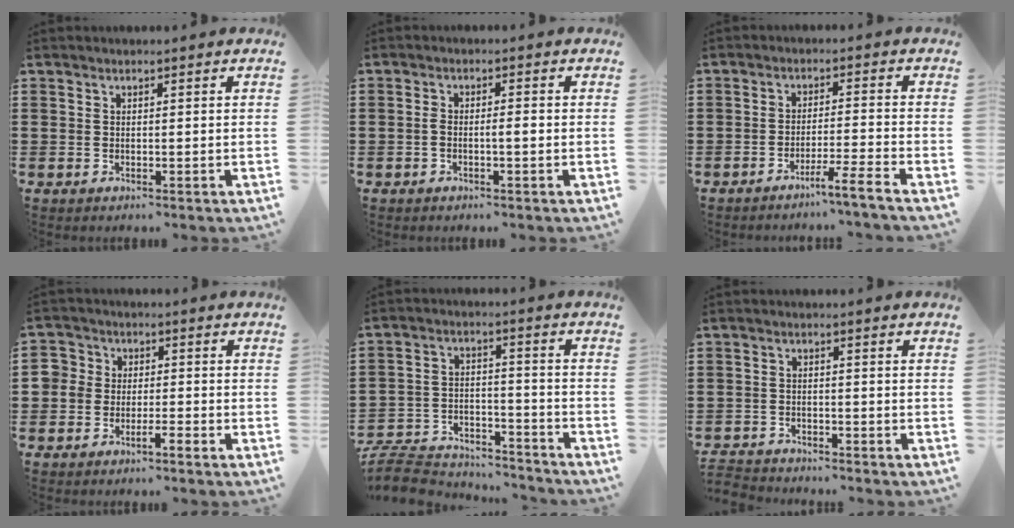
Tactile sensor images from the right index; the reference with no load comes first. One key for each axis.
{"total": 2.0, "fx": -0.6, "fy": 0.4, "fz": 1.9, "tx": -0.037, "ty": 0.004, "tz": -0.012}
{"total": 4.1, "fx": -3.4, "fy": -1.2, "fz": 2.0, "tx": -0.030, "ty": -0.012, "tz": -0.065}
{"total": 2.8, "fx": -2.1, "fy": 1.8, "fz": 0.6, "tx": -0.027, "ty": 0.005, "tz": -0.049}
{"total": 8.5, "fx": -8.2, "fy": 1.7, "fz": 1.7, "tx": -0.039, "ty": 0.019, "tz": -0.161}
{"total": 2.2, "fx": -2.2, "fy": 0.2, "fz": -0.3, "tx": -0.003, "ty": 0.000, "tz": -0.049}